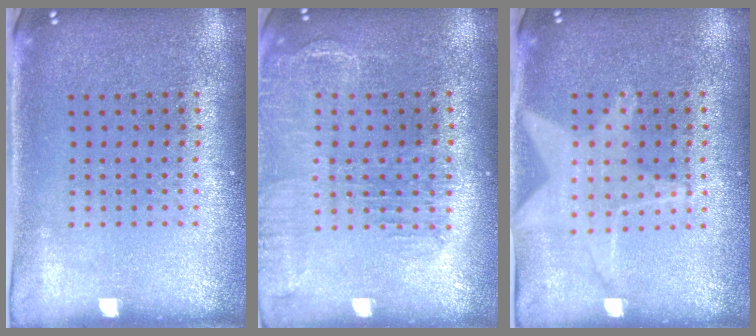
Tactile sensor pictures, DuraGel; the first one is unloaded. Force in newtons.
{"total": 1.6, "press": 1.5, "slide": 0.5}
{"total": 1.3, "press": 1.2, "slide": 0.3}